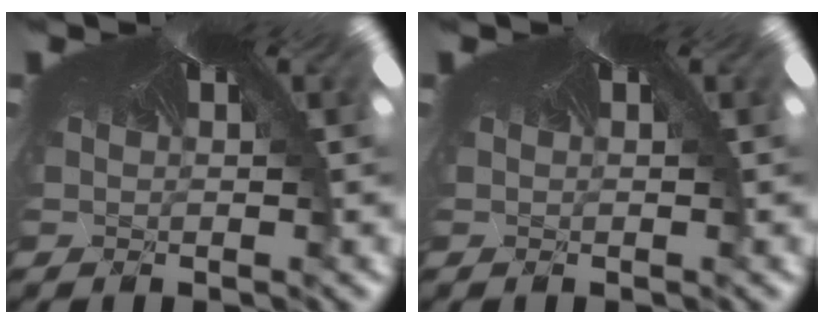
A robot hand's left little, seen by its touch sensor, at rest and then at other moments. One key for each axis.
{"total": 0.0}